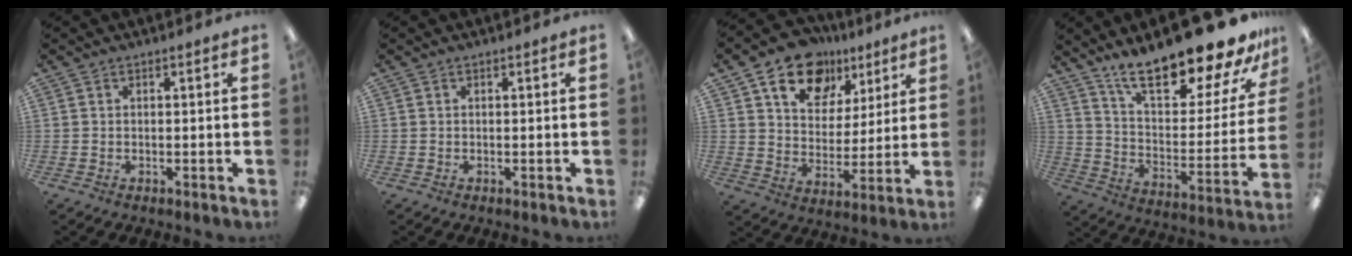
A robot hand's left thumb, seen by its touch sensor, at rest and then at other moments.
{"total": 0.0}
{"total": 15.4, "force": [10.0, 10.0, 6.2], "torque": [-0.092, -0.055, 0.181]}
{"total": 23.4, "force": [19.4, 5.9, 11.7], "torque": [-0.167, -0.141, 0.321]}